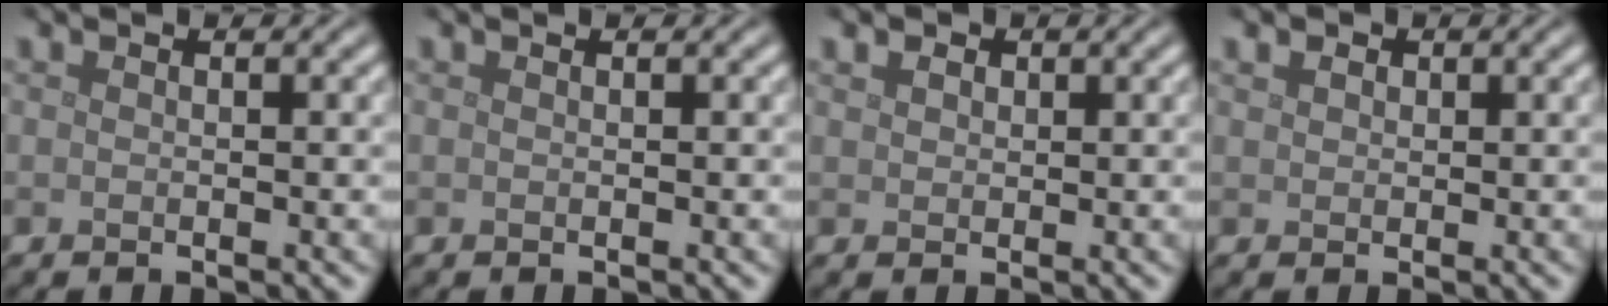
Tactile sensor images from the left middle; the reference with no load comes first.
{"total": 0.0}
{"total": 1.4, "force": [0.8, 1.1, 0.5], "torque": [-0.010, 0.005, 0.006]}
{"total": 1.1, "force": [0.6, 0.9, 0.3], "torque": [-0.005, 0.001, 0.006]}